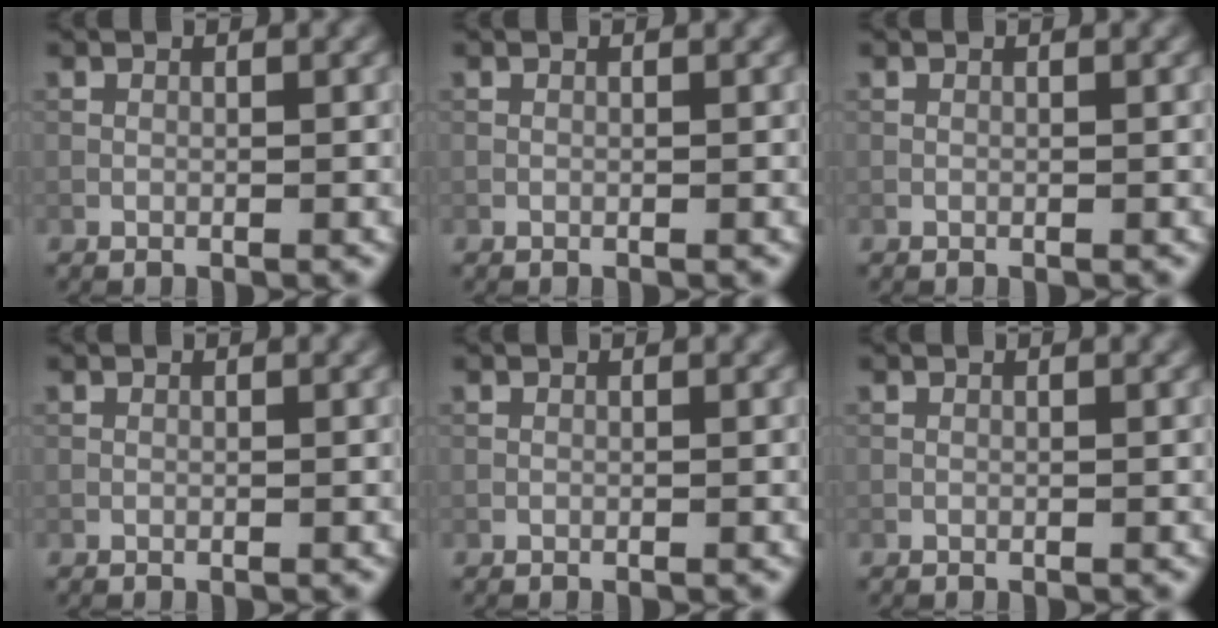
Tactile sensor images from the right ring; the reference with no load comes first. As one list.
[{"total": 0.0}, {"total": 0.0}, {"total": 0.0}, {"total": 0.0}, {"total": 0.0}]